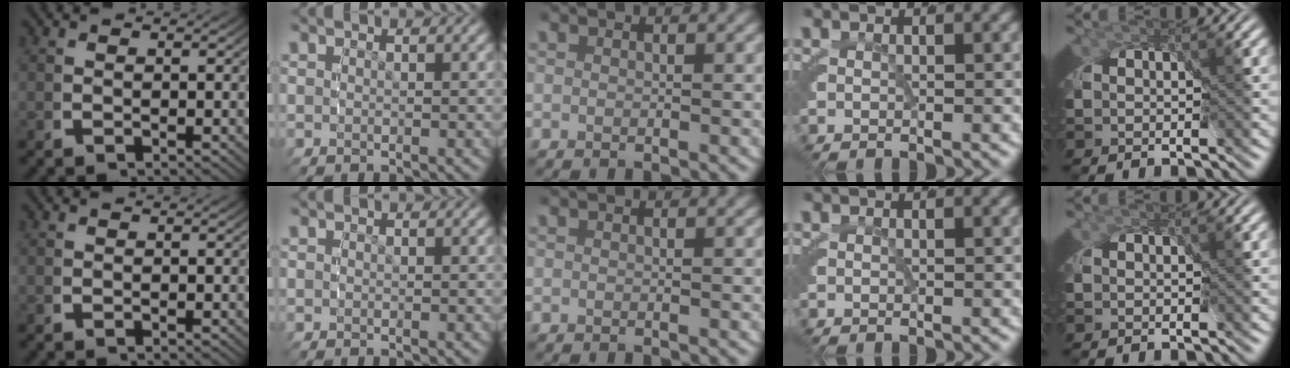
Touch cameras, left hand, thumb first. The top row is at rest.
{}